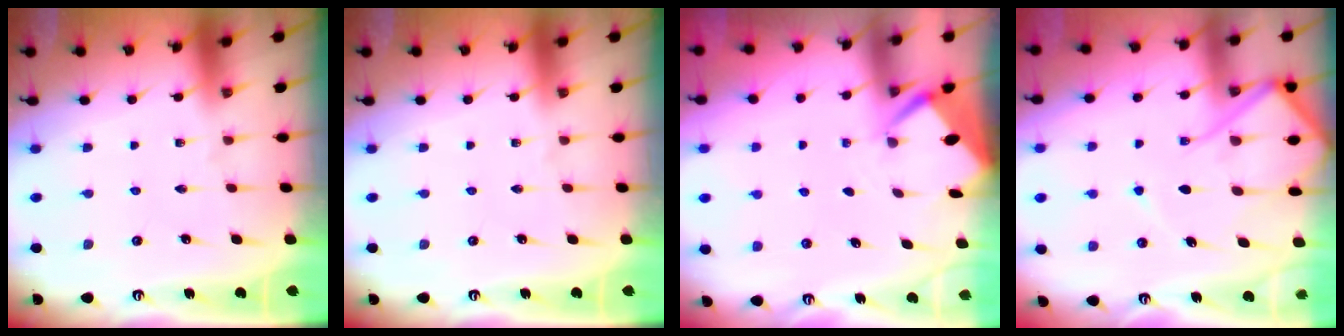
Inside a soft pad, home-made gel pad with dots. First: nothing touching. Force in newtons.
{"total": 0.0}
{"total": 2.4, "press": 2.4, "slide": 0.1}
{"total": 11.7, "press": 11.7, "slide": 1.0}